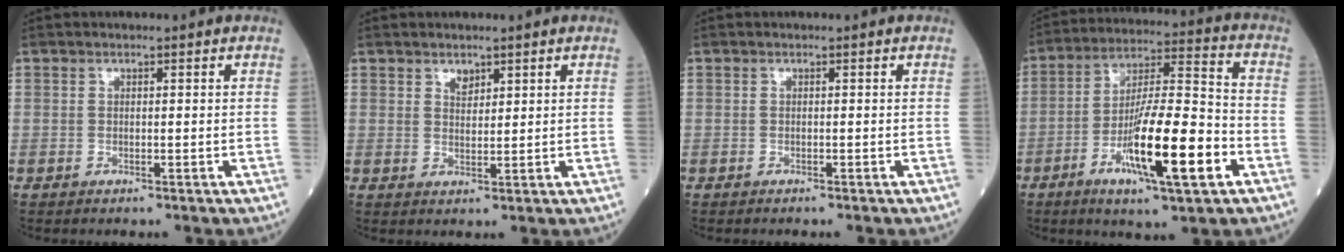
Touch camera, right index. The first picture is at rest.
{"total": 1.9, "force": [1.4, 1.0, 0.9], "torque": [-0.016, -0.002, 0.027]}
{"total": 0.0}
{"total": 16.3, "force": [-6.2, 1.8, 15.0], "torque": [-0.269, -0.011, -0.103]}